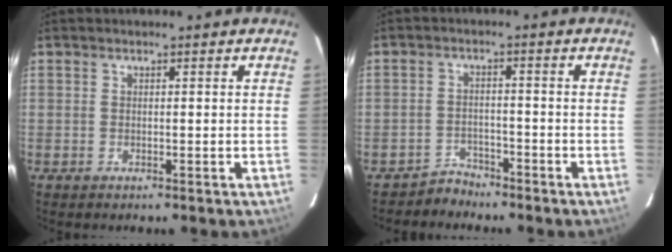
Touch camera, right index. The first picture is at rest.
{"total": 3.4, "force": [-2.9, 1.7, -0.7], "torque": [0.009, 0.012, -0.051]}